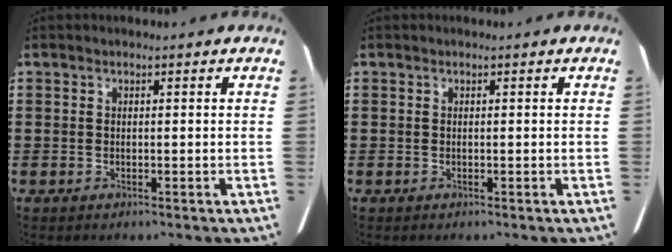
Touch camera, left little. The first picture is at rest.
{"total": 0.0}